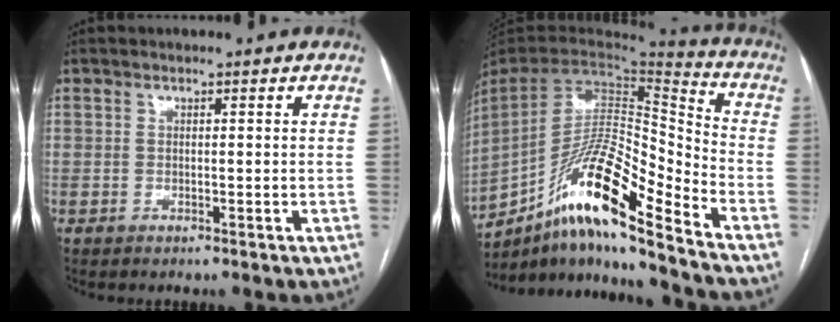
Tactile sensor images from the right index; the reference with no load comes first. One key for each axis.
{"total": 18.6, "fx": -12.8, "fy": 1.5, "fz": 13.4, "tx": -0.260, "ty": 0.002, "tz": -0.233}